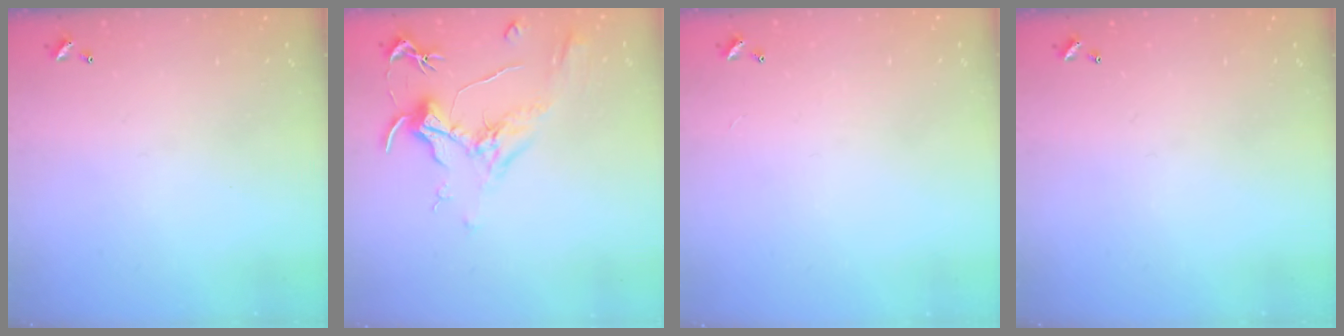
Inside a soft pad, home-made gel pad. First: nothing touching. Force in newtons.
{"total": 2.0, "press": 1.7, "slide": 0.9}
{"total": 2.6, "press": 2.6, "slide": 0.3}
{"total": 0.0}